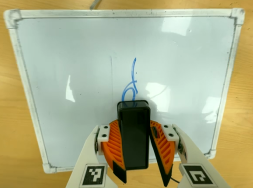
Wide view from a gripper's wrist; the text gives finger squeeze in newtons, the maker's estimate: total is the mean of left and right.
{"total": 8.9, "left": 9.7, "right": 8.0}